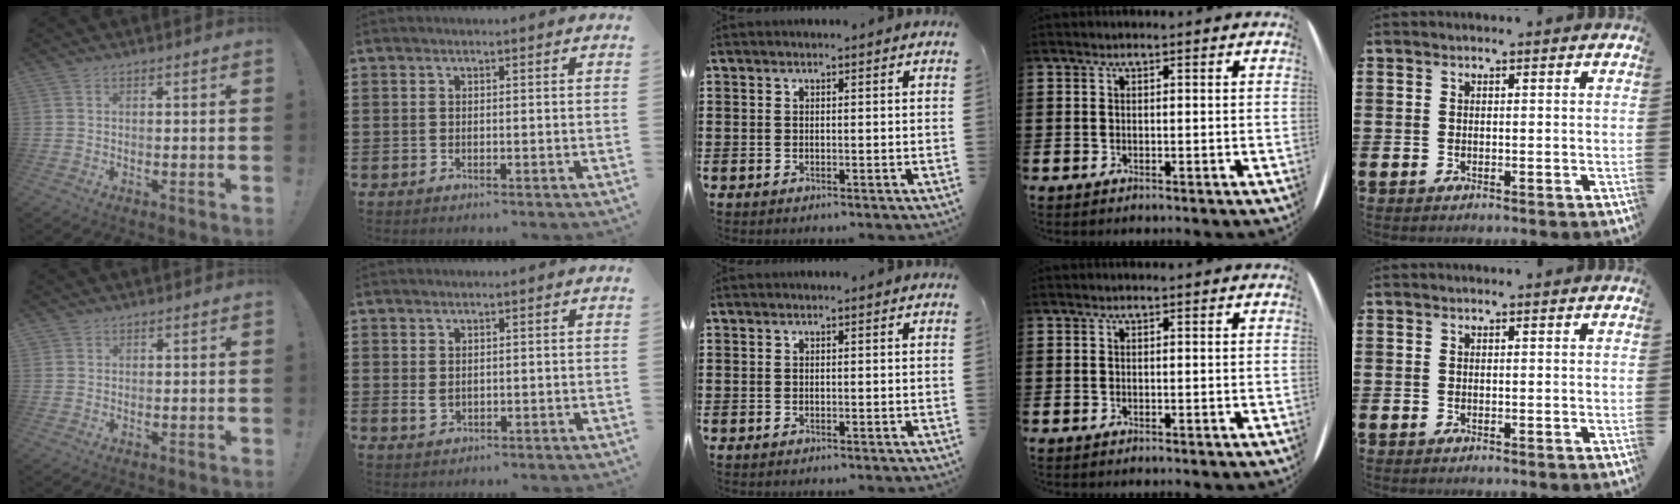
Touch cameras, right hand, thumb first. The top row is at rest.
{"thumb": {"total": 0.9, "force": [0.6, 0.7, 0.0], "torque": [-0.001, 0.000, 0.012]}, "index": {"total": 1.5, "force": [0.4, 1.0, 1.1], "torque": [-0.030, 0.000, 0.005]}}